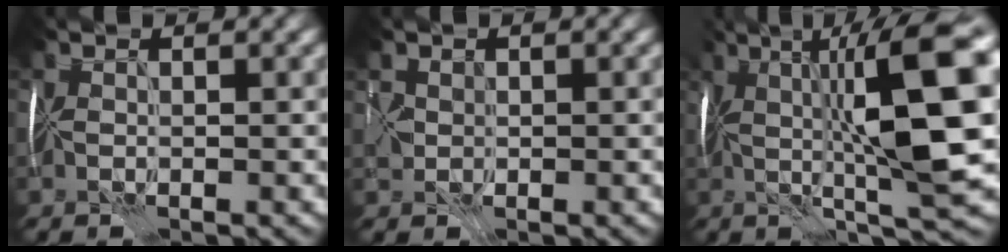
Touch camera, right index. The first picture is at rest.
{"total": 1.2, "force": [-0.1, 1.2, 0.2], "torque": [-0.015, 0.004, 0.006]}
{"total": 12.6, "force": [0.8, 2.6, 12.3], "torque": [-0.190, 0.007, 0.021]}